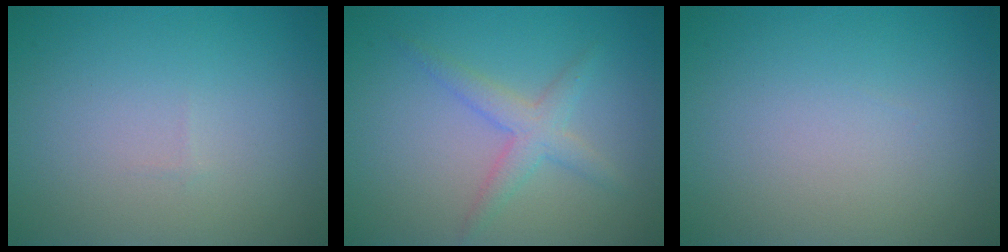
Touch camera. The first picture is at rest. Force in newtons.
{"total": 2.6, "press": 2.6, "slide": 0.1}
{"total": 0.0}